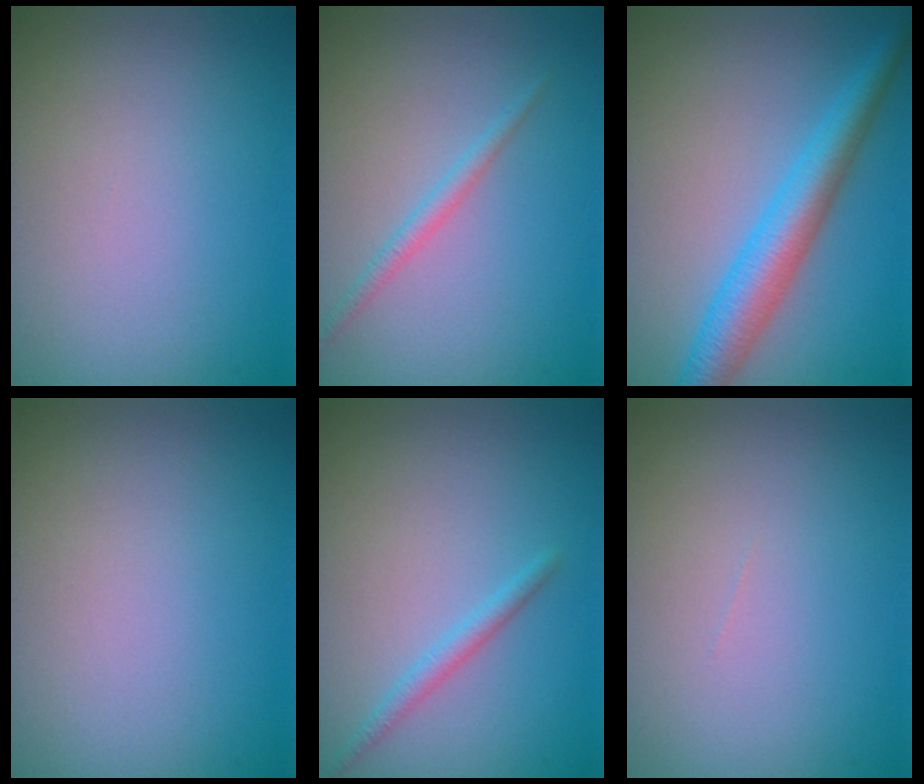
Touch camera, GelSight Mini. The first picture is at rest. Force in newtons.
{"total": 1.3, "press": 1.3, "slide": 0.1}
{"total": 5.0, "press": 5.0, "slide": 0.1}
{"total": 0.0}
{"total": 1.4, "press": 1.4, "slide": 0.0}
{"total": 0.0}